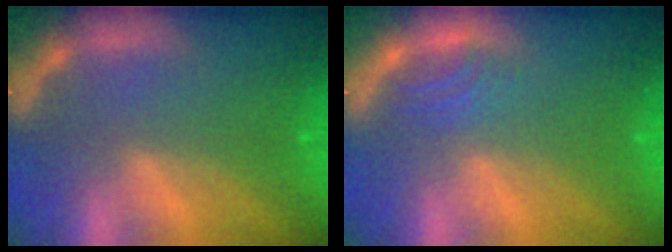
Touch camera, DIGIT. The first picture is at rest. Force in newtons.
{"total": 2.0}